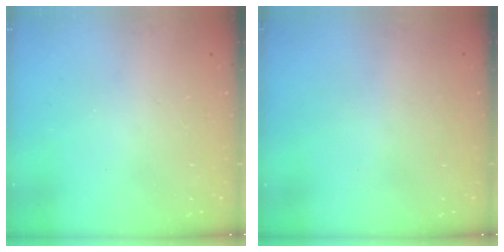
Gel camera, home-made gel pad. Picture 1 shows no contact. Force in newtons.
{"total": 0.7, "press": 0.4, "slide": 0.5}